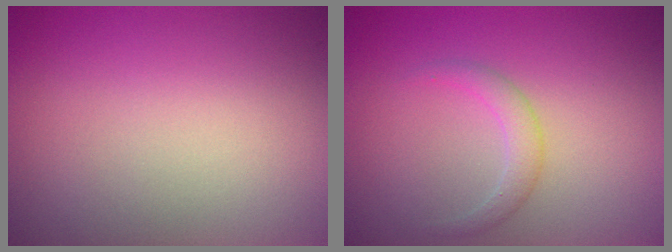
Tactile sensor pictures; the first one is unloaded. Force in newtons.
{"total": 1.5, "press": 1.5, "slide": 0.1}